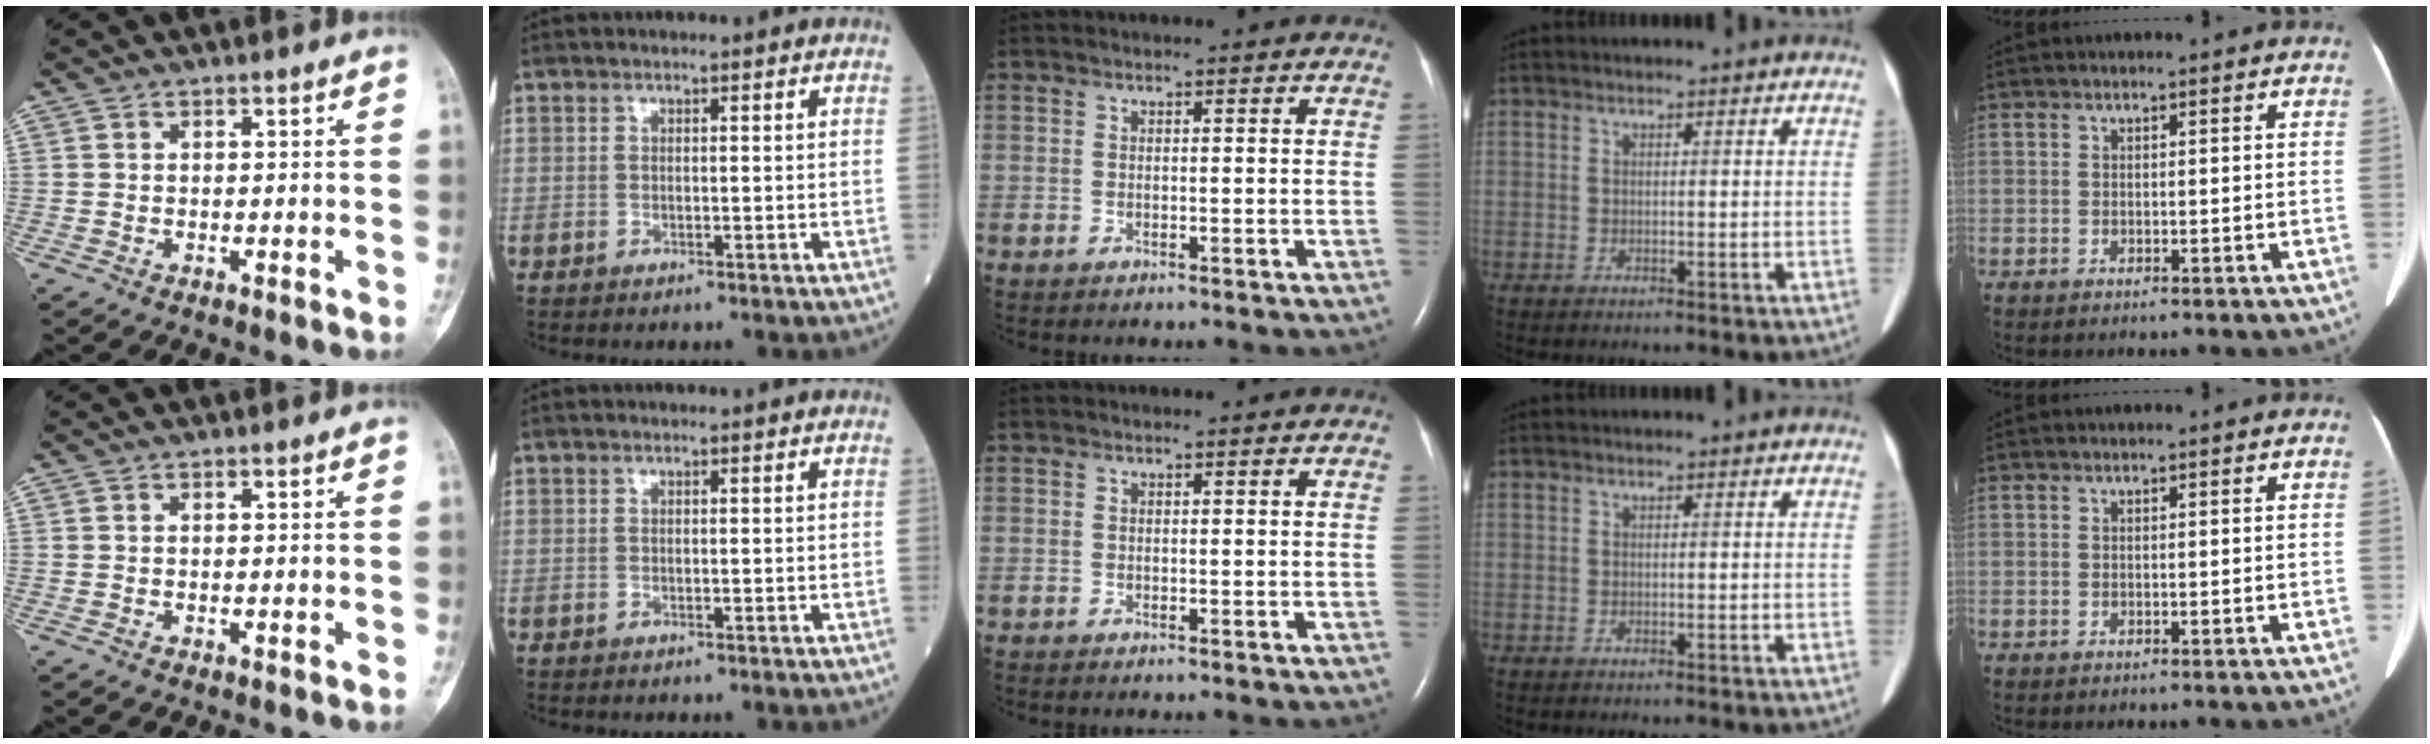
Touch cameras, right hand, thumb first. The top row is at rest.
{}